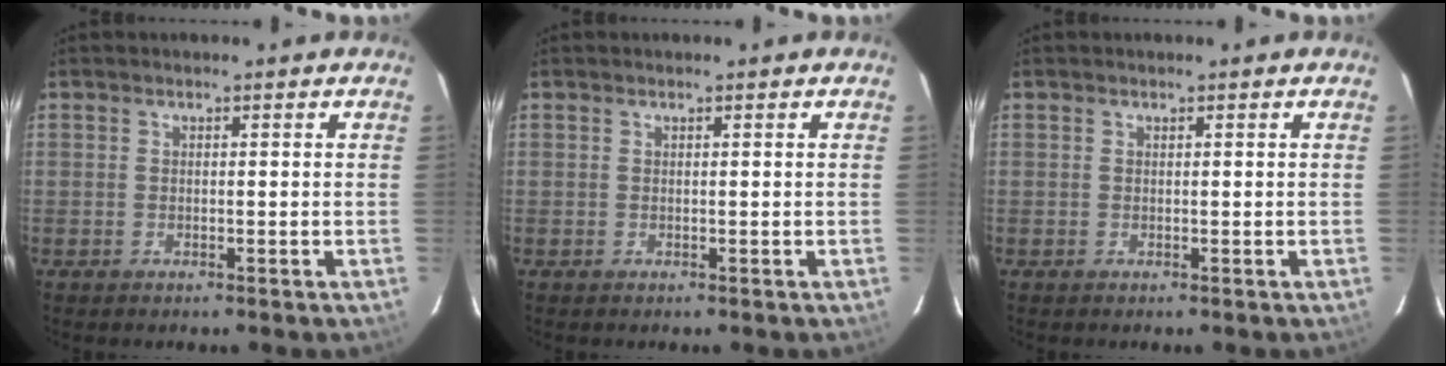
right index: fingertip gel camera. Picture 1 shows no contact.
{"total": 0.0}
{"total": 0.0}